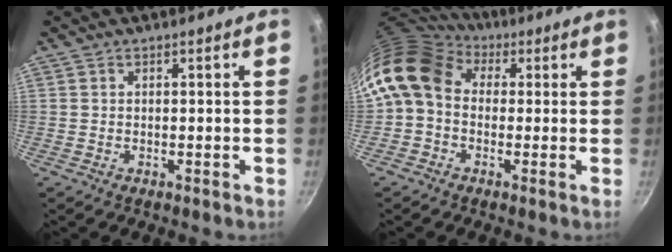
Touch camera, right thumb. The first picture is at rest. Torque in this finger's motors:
{"motor_torque": [0.26, 1.58, 0.73, -0.69, 0.16]}